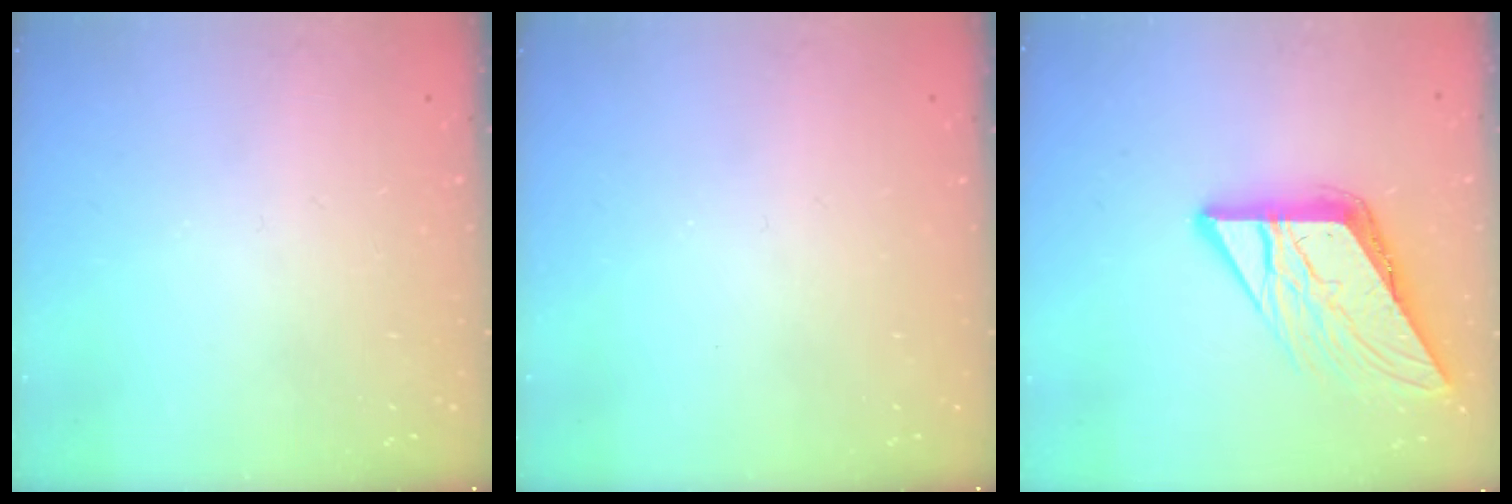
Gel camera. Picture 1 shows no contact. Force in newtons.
{"total": 0.0}
{"total": 11.5, "press": 11.4, "slide": 1.1}